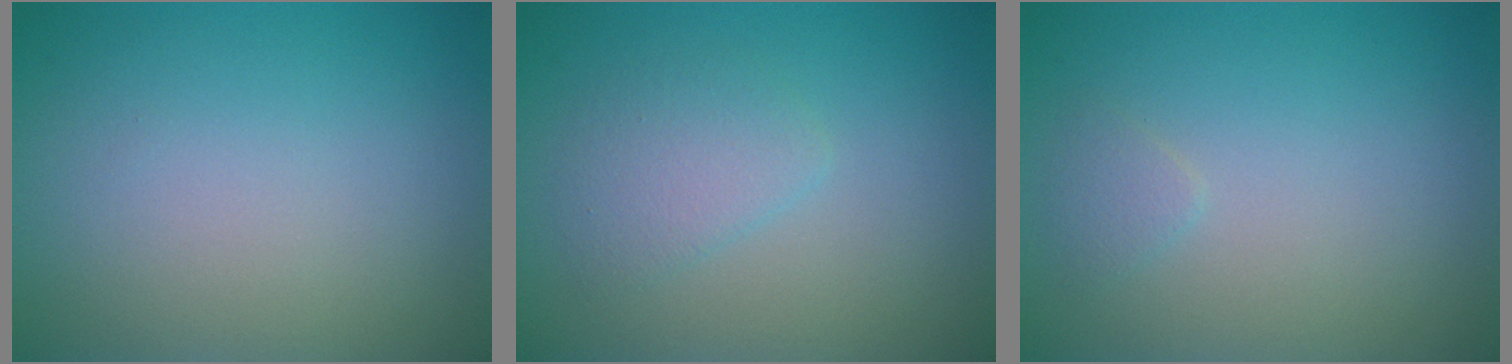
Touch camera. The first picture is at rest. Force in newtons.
{"total": 2.1, "press": 2.1, "slide": 0.1}
{"total": 0.9, "press": 0.9, "slide": 0.0}